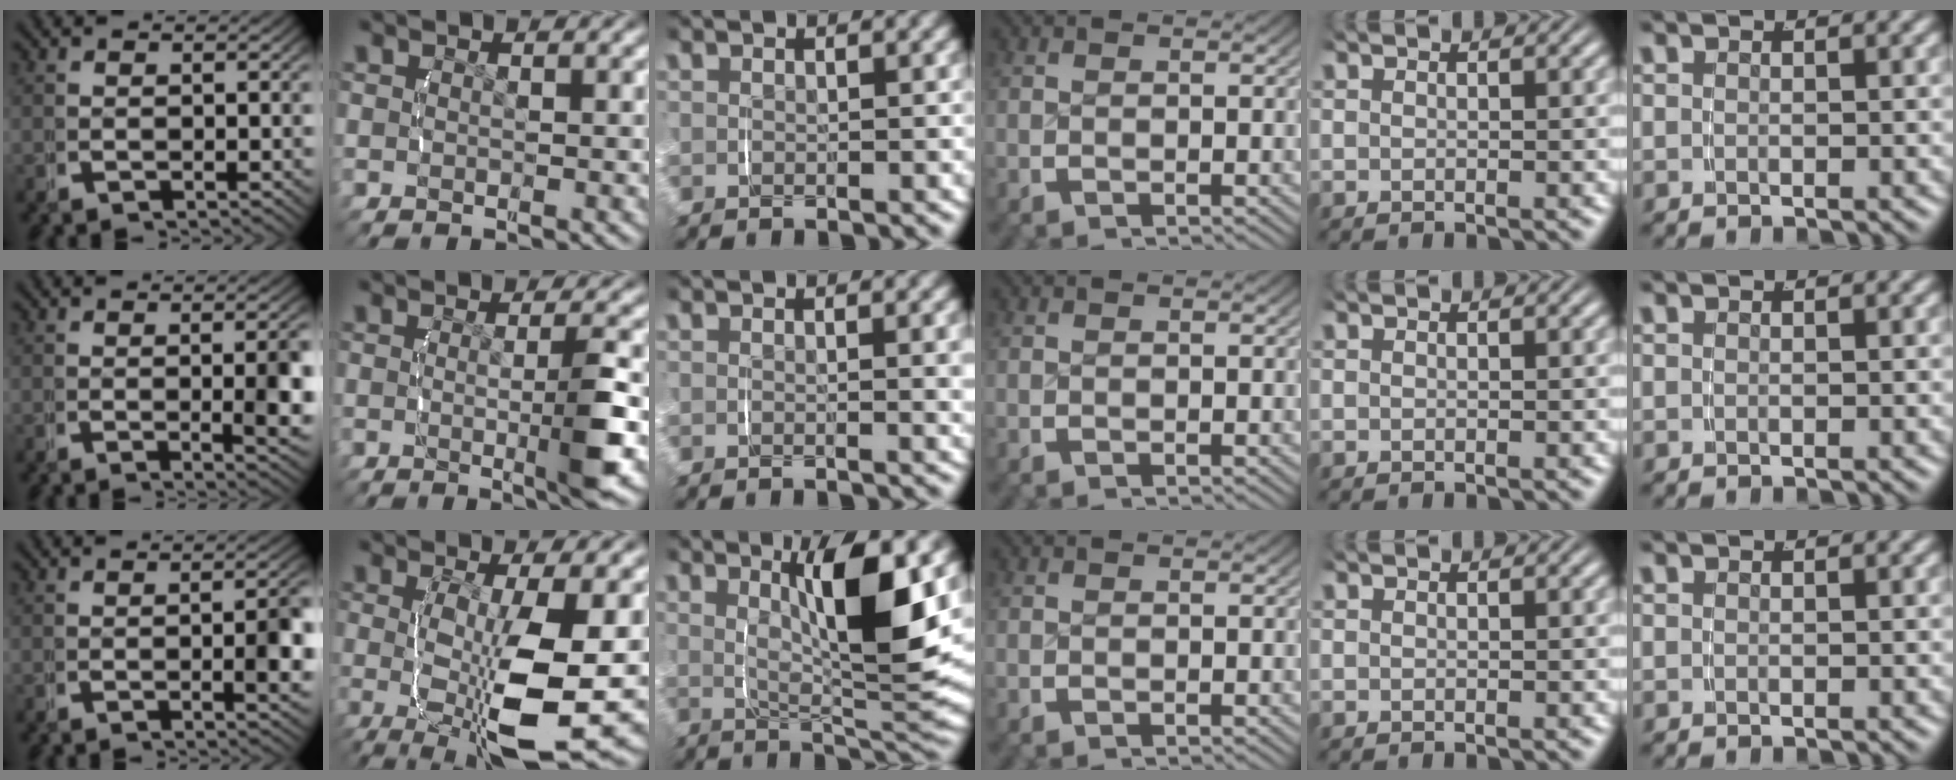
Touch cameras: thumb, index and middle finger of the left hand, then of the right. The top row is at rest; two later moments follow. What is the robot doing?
{"motion": "lift_and_place", "object": "jewelry box"}